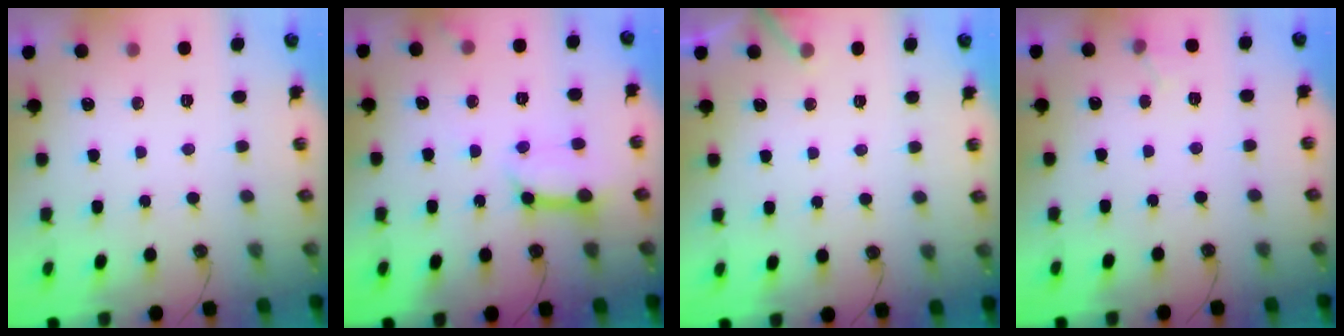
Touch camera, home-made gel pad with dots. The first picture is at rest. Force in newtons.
{"total": 10.9, "press": 10.8, "slide": 1.4}
{"total": 4.4, "press": 4.4, "slide": 0.5}
{"total": 4.6, "press": 4.6, "slide": 0.6}